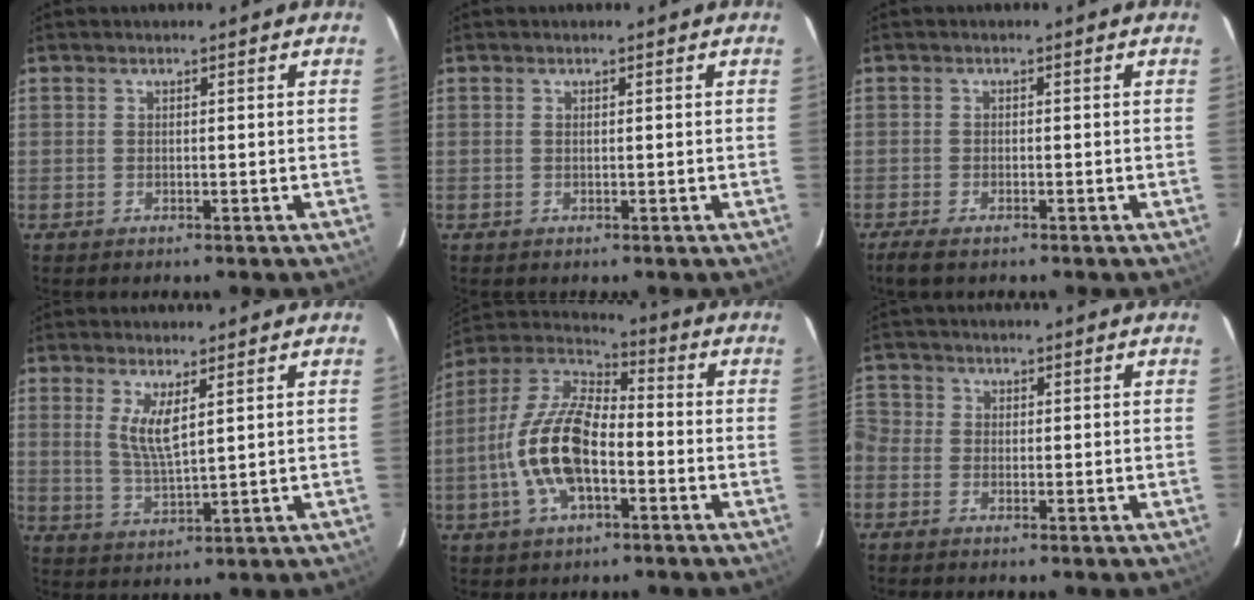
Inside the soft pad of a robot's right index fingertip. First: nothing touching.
{"total": 0.0}
{"total": 3.4, "force": [-2.5, 0.9, 2.0], "torque": [-0.050, -0.010, -0.047]}
{"total": 5.7, "force": [2.2, 1.3, 5.1], "torque": [-0.097, -0.011, 0.045]}
{"total": 15.5, "force": [-4.1, 7.1, 13.2], "torque": [-0.273, 0.005, -0.083]}
{"total": 3.4, "force": [-1.2, 3.0, 1.0], "torque": [-0.033, 0.007, -0.042]}